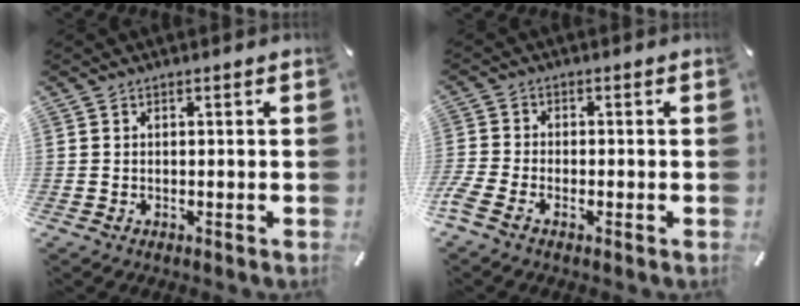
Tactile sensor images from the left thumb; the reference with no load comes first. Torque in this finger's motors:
{"motor_torque": [0.02, 0.26, 0.42, 0.65, 0.13]}